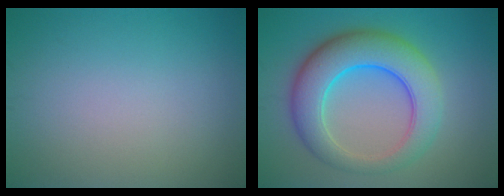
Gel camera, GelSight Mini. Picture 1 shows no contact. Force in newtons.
{"total": 8.2, "press": 8.2, "slide": 0.1}